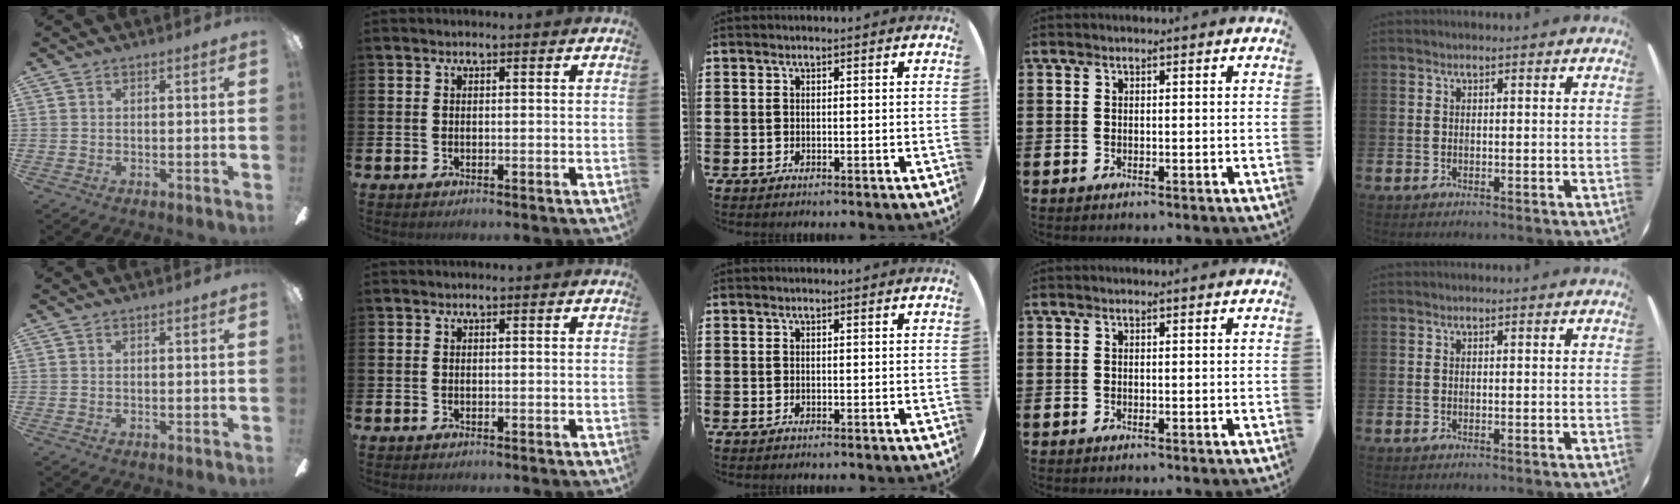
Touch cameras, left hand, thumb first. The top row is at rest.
{}